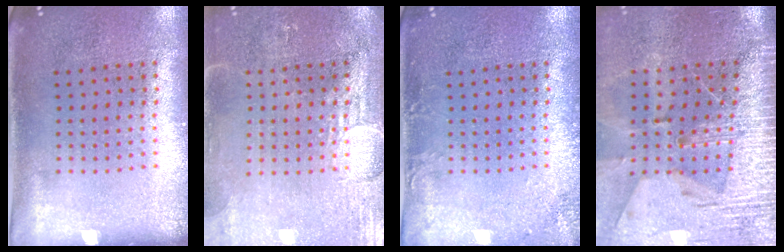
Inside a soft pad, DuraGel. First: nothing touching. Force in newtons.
{"total": 4.0, "press": 3.5, "slide": 1.9}
{"total": 1.7, "press": 1.7, "slide": 0.3}
{"total": 4.0, "press": 3.5, "slide": 2.0}